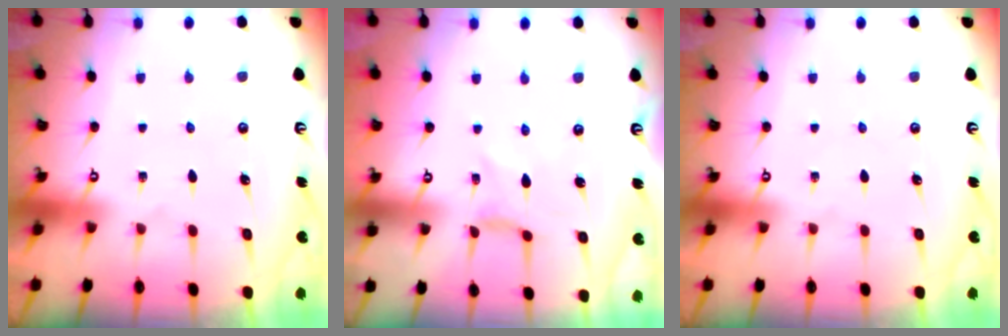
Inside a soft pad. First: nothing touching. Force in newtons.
{"total": 0.0}
{"total": 0.0}